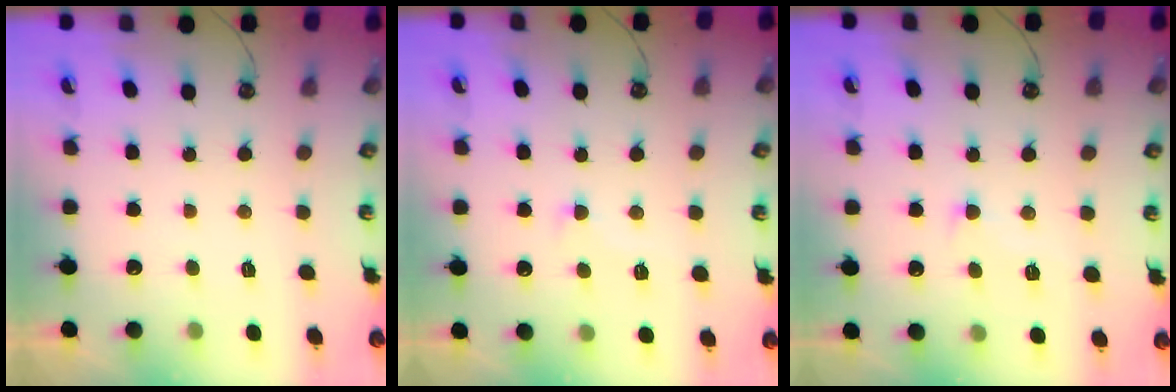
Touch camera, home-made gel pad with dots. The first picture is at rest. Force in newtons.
{"total": 0.8, "press": 0.7, "slide": 0.4}
{"total": 0.9, "press": 0.7, "slide": 0.6}